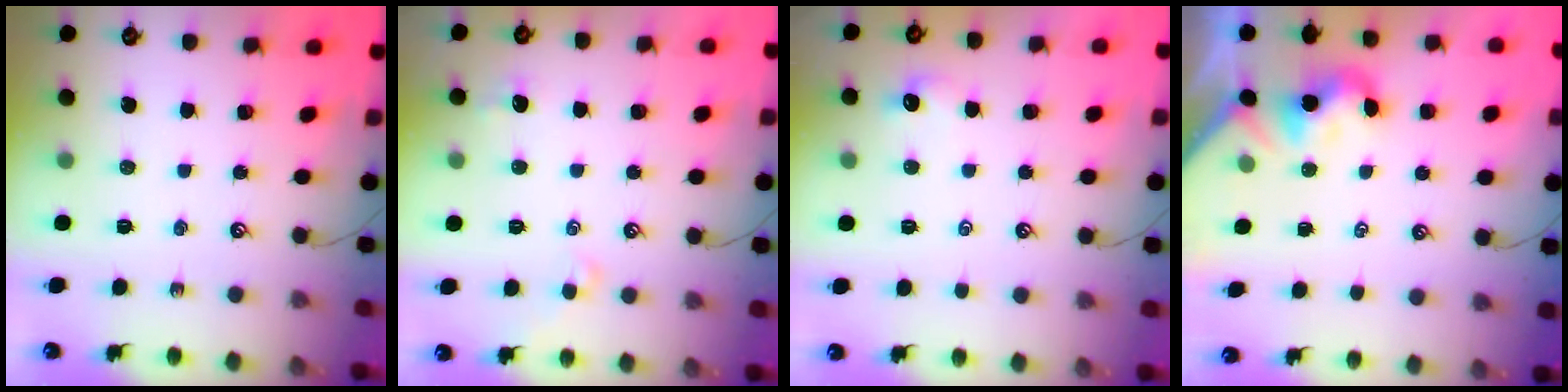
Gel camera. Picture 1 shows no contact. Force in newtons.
{"total": 2.4, "press": 2.4, "slide": 0.5}
{"total": 0.9, "press": 0.8, "slide": 0.4}
{"total": 0.5, "press": 0.5, "slide": 0.1}